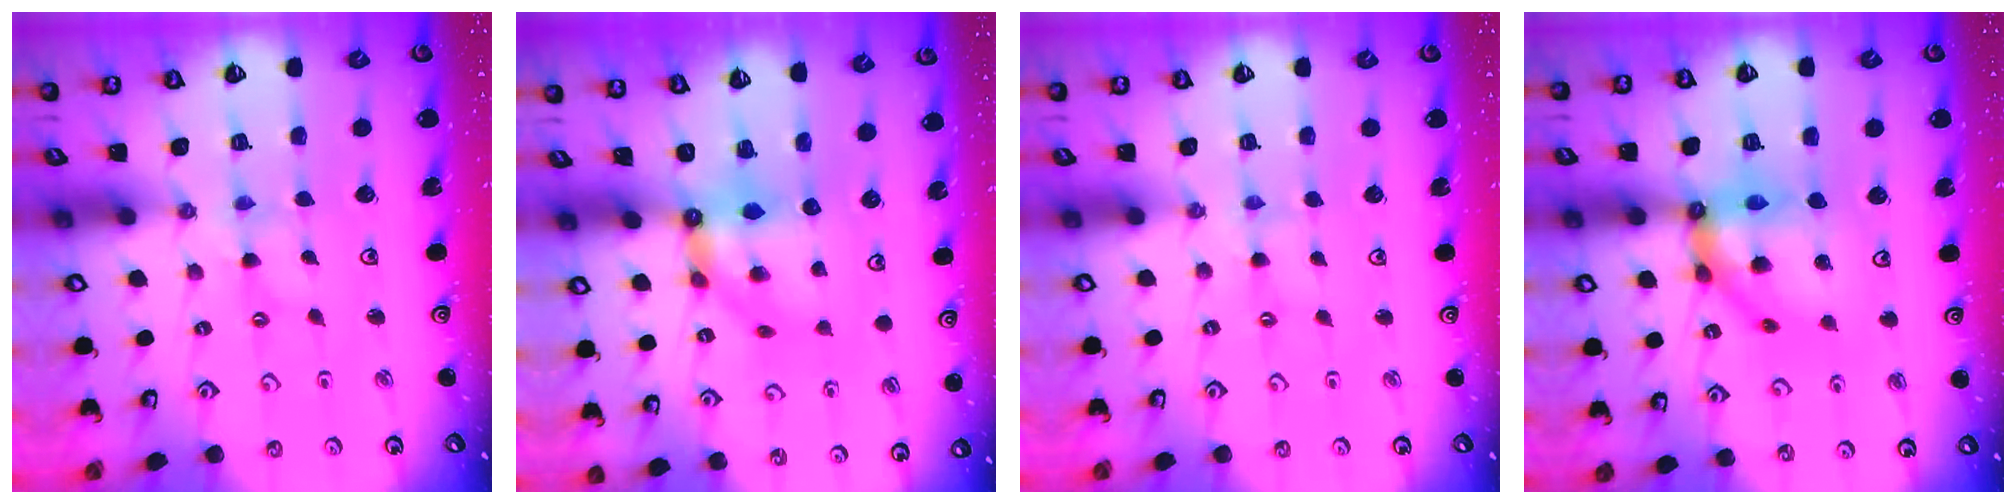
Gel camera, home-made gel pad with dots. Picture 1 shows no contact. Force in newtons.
{"total": 7.1, "press": 7.1, "slide": 0.5}
{"total": 0.0}
{"total": 13.6, "press": 13.6, "slide": 1.4}